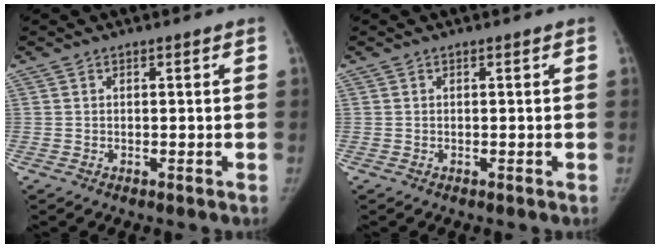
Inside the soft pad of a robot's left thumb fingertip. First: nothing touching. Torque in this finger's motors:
{"motor_torque": [0.03, 0.04, 0.22, -0.27, 0.01]}